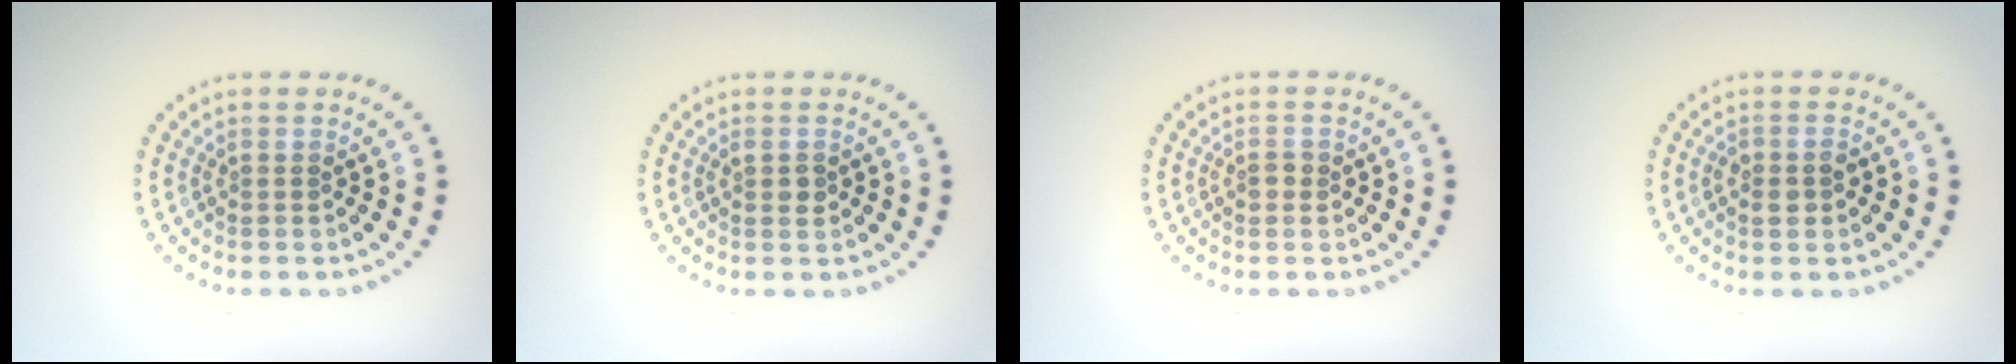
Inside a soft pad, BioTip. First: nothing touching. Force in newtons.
{"total": 1.0, "press": 1.0, "slide": 0.3}
{"total": 1.1, "press": 1.1, "slide": 0.1}
{"total": 1.5, "press": 1.5, "slide": 0.3}